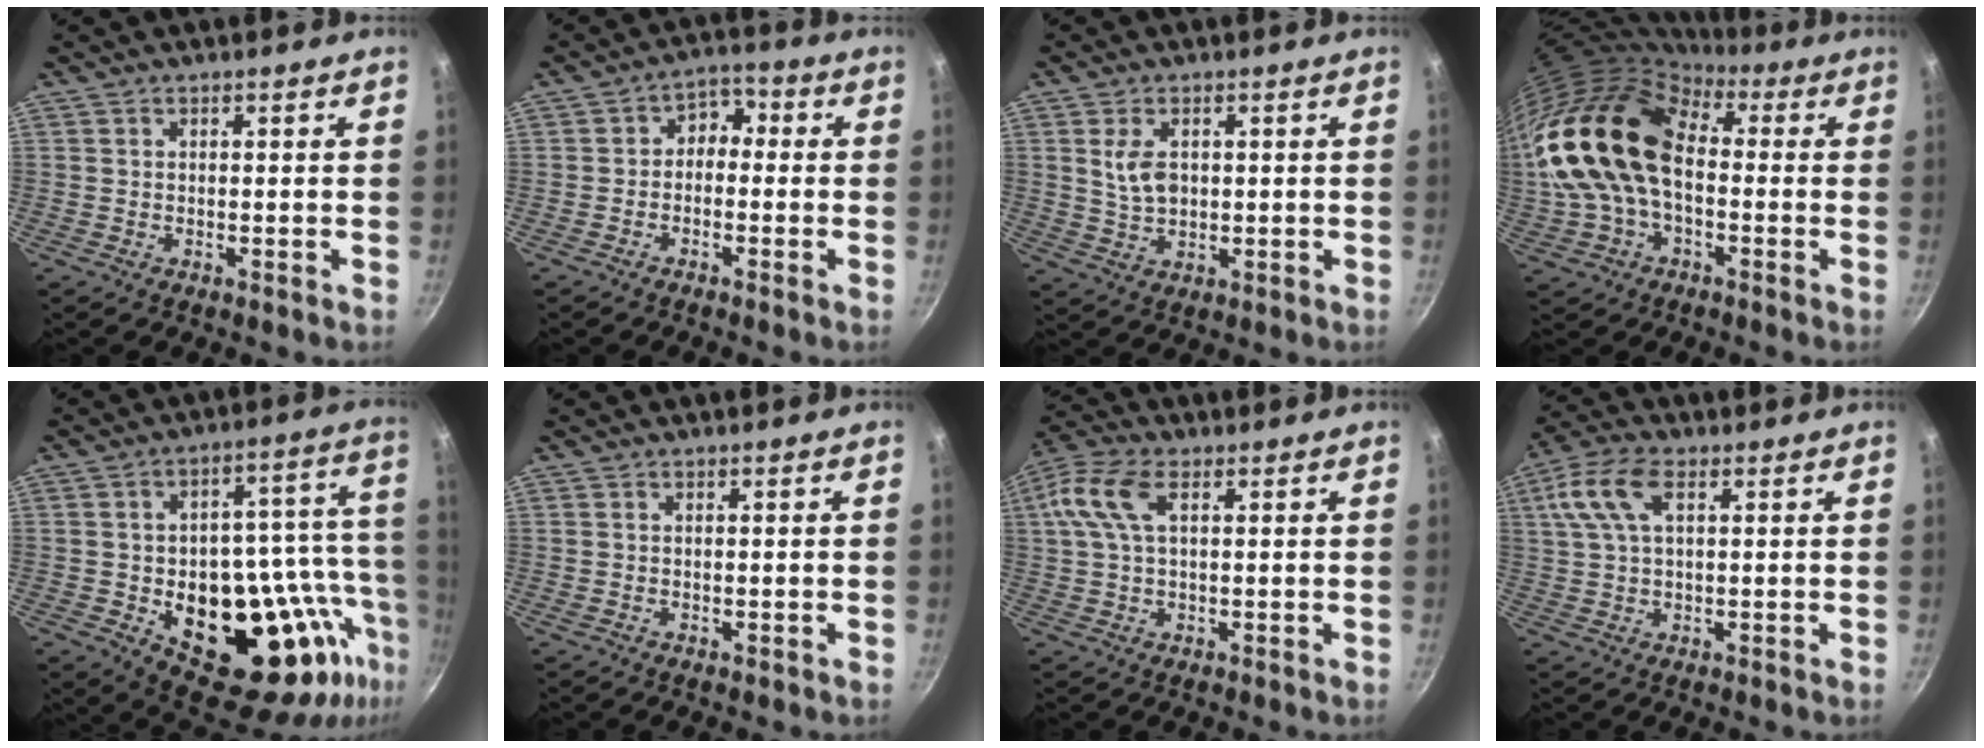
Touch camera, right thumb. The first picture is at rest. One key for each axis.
{"total": 4.3, "fx": -0.9, "fy": 3.3, "fz": 2.5, "tx": -0.013, "ty": 0.023, "tz": -0.028}
{"total": 5.6, "fx": 1.1, "fy": 3.5, "fz": 4.2, "tx": -0.069, "ty": -0.005, "tz": 0.025}
{"total": 21.9, "fx": 0.4, "fy": 14.2, "fz": 16.7, "tx": -0.325, "ty": 0.036, "tz": -0.002}
{"total": 25.7, "fx": -6.2, "fy": 13.7, "fz": 20.9, "tx": -0.238, "ty": 0.011, "tz": -0.076}
{"total": 0.0}
{"total": 9.4, "fx": 2.8, "fy": 4.9, "fz": 7.5, "tx": -0.157, "ty": 0.024, "tz": 0.045}
{"total": 9.3, "fx": 3.1, "fy": 4.7, "fz": 7.4, "tx": -0.151, "ty": 0.021, "tz": 0.055}